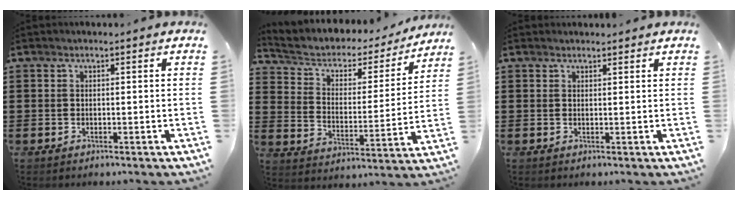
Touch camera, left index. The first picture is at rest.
{"total": 4.1, "force": [2.8, 2.5, 1.8], "torque": [-0.056, -0.020, 0.037]}
{"total": 1.0, "force": [1.0, 0.2, 0.1], "torque": [-0.004, 0.001, 0.019]}